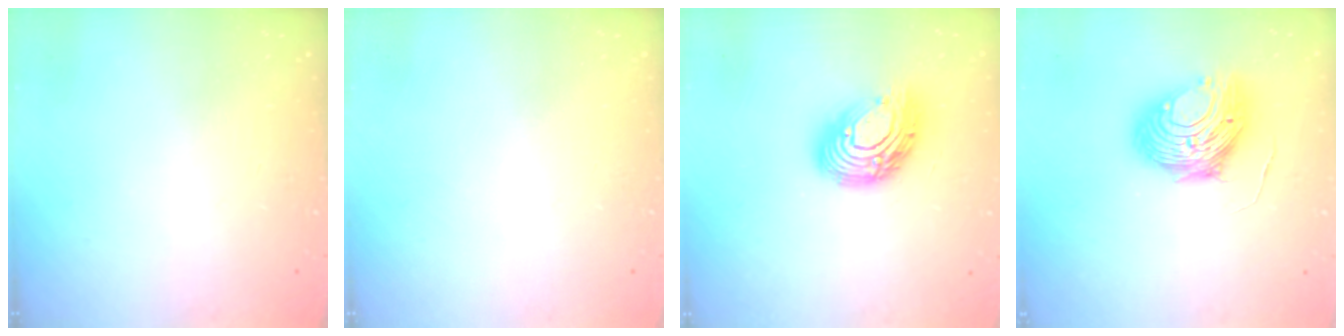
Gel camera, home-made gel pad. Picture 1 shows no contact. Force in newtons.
{"total": 0.0}
{"total": 13.9, "press": 13.9, "slide": 0.9}
{"total": 12.5, "press": 12.4, "slide": 1.4}